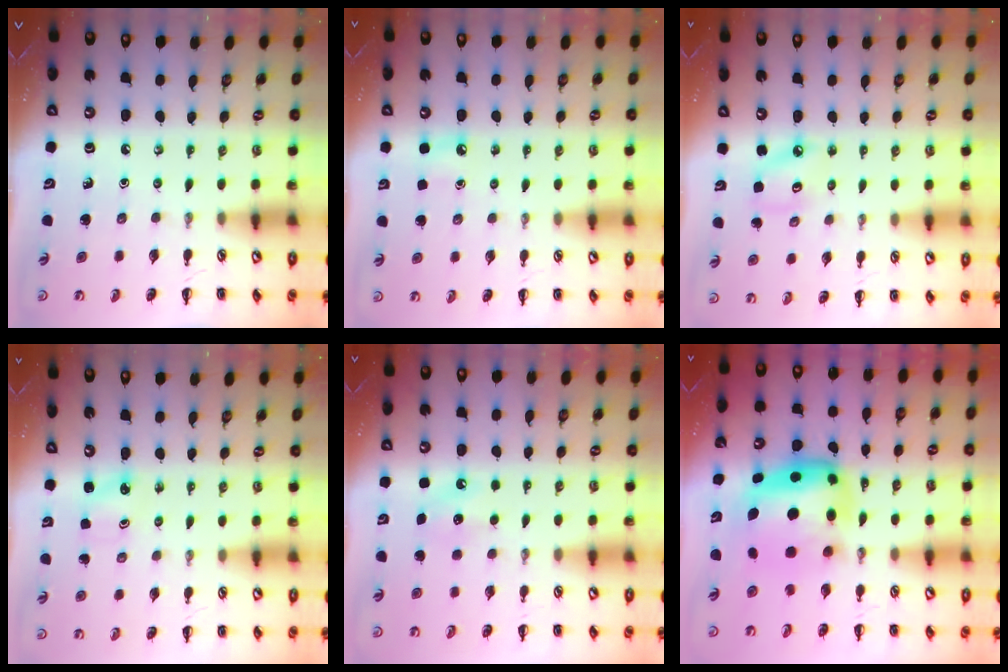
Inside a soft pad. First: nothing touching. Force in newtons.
{"total": 3.1, "press": 2.9, "slide": 1.1}
{"total": 4.7, "press": 4.7, "slide": 0.5}
{"total": 1.8, "press": 1.7, "slide": 0.5}
{"total": 4.5, "press": 4.4, "slide": 1.3}
{"total": 8.4, "press": 8.1, "slide": 2.2}